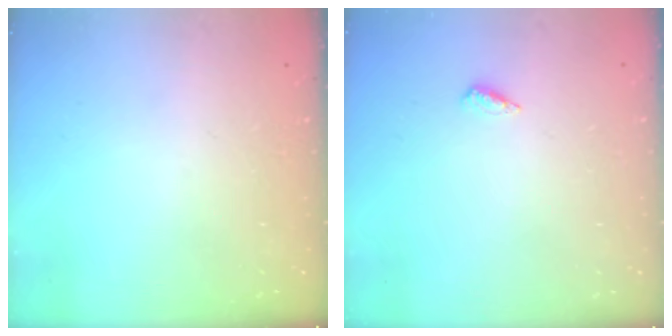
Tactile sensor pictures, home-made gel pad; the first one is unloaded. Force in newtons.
{"total": 2.6, "press": 2.2, "slide": 1.3}